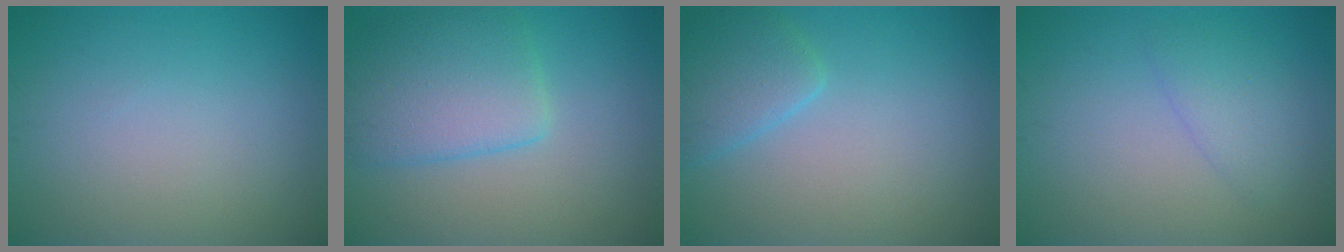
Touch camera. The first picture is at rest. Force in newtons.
{"total": 5.2, "press": 5.2, "slide": 0.3}
{"total": 3.0, "press": 2.9, "slide": 0.3}
{"total": 2.0, "press": 2.0, "slide": 0.2}